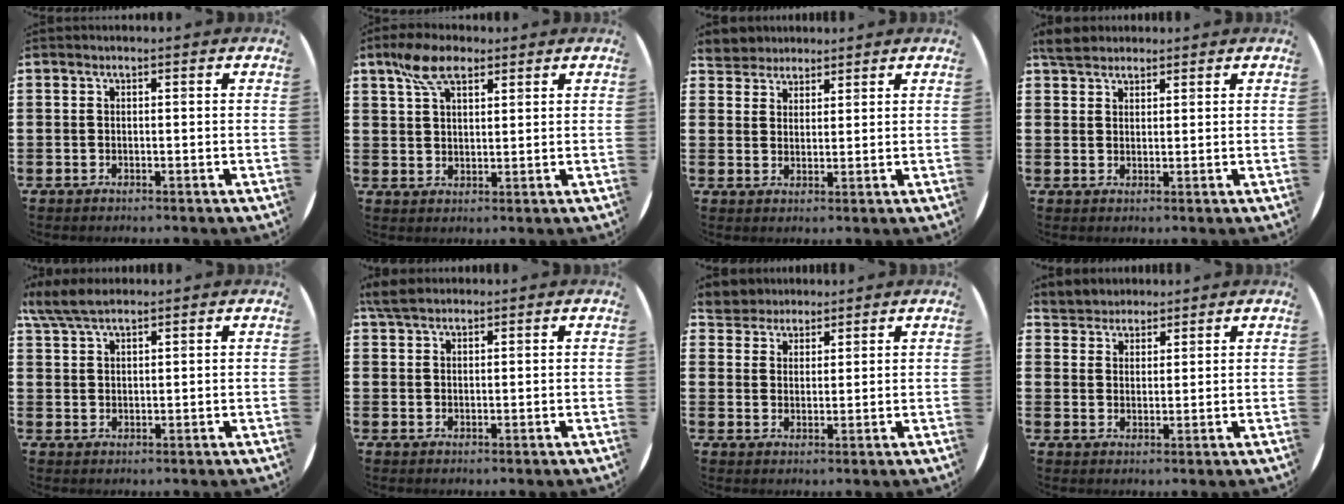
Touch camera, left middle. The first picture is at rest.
{"total": 6.4, "force": [4.2, 2.9, 3.9], "torque": [-0.078, 0.002, 0.075]}
{"total": 4.0, "force": [3.7, 1.3, -0.3], "torque": [-0.008, -0.001, 0.073]}
{"total": 3.2, "force": [2.9, 1.3, 0.6], "torque": [-0.011, 0.001, 0.055]}
{"total": 4.8, "force": [3.9, 1.2, 2.5], "torque": [-0.057, -0.002, 0.073]}
{"total": 3.2, "force": [2.7, 1.1, 1.3], "torque": [-0.023, 0.003, 0.050]}
{"total": 4.4, "force": [4.1, 1.4, -0.2], "torque": [-0.012, -0.004, 0.081]}
{"total": 3.5, "force": [3.2, 1.1, -0.7], "torque": [0.001, -0.005, 0.064]}